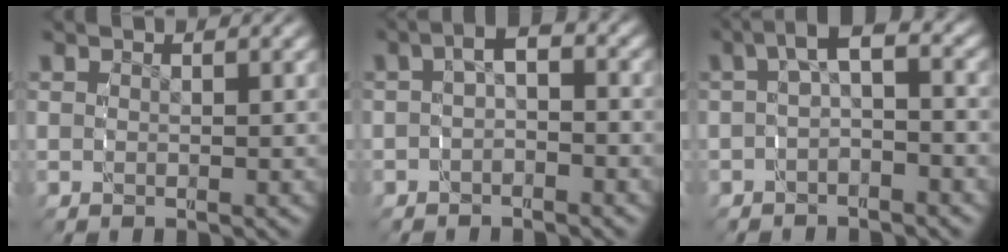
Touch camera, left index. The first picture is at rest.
{"total": 2.8, "force": [-0.3, 2.0, 2.0], "torque": [-0.031, 0.007, -0.013]}
{"total": 3.7, "force": [0.1, 2.0, 3.1], "torque": [-0.045, 0.010, -0.008]}